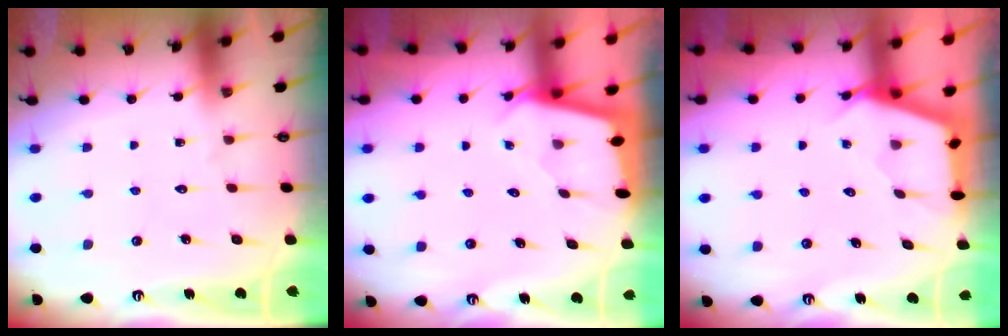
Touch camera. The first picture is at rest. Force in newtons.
{"total": 1.7, "press": 1.7, "slide": 0.2}
{"total": 3.0, "press": 3.0, "slide": 0.3}